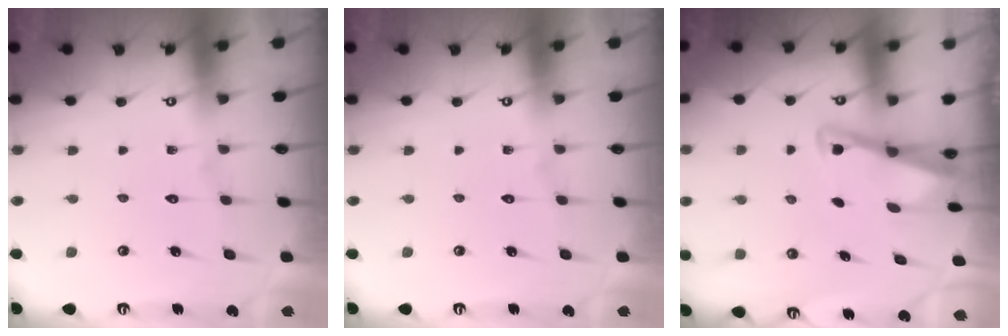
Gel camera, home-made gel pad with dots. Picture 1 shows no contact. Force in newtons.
{"total": 0.0}
{"total": 2.9, "press": 2.9, "slide": 0.4}